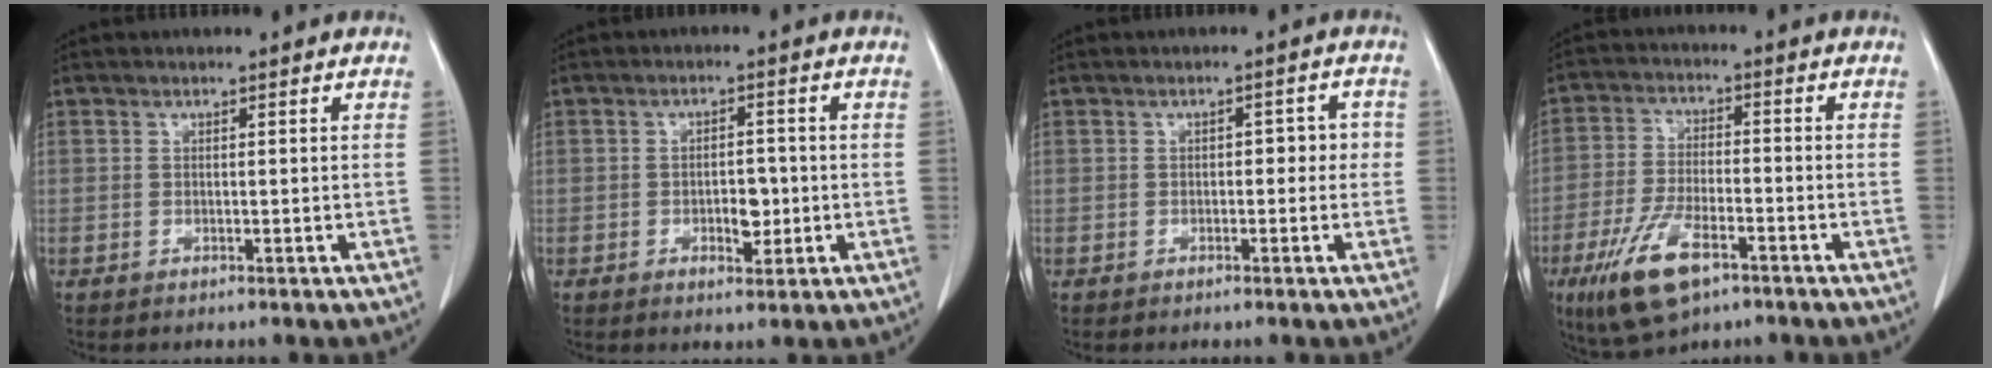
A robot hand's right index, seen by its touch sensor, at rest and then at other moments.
{"total": 3.9, "force": [-0.8, 2.0, 3.2], "torque": [-0.046, 0.002, -0.005]}
{"total": 3.0, "force": [-0.2, 1.8, 2.4], "torque": [-0.022, 0.020, -0.003]}
{"total": 10.7, "force": [-5.9, 4.2, 7.9], "torque": [-0.165, -0.013, -0.104]}